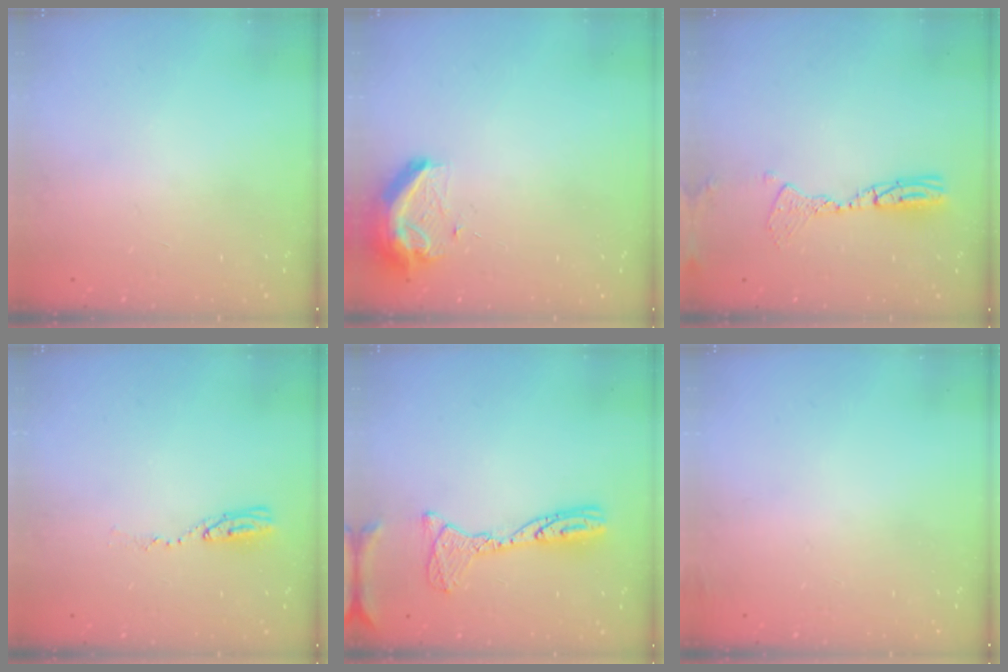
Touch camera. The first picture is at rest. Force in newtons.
{"total": 9.2, "press": 9.2, "slide": 0.3}
{"total": 10.0, "press": 9.7, "slide": 2.6}
{"total": 4.8, "press": 4.7, "slide": 0.4}
{"total": 13.7, "press": 13.7, "slide": 1.3}
{"total": 3.0, "press": 2.9, "slide": 1.0}